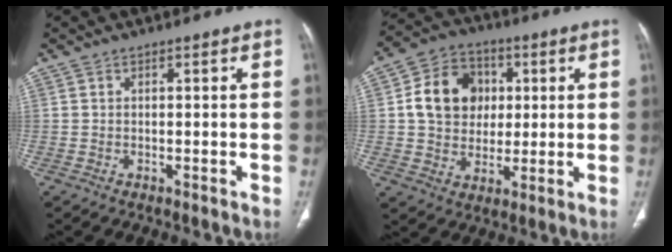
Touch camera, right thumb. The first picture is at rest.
{"total": 13.3, "force": [2.3, 11.1, 7.0], "torque": [-0.091, 0.008, 0.036]}